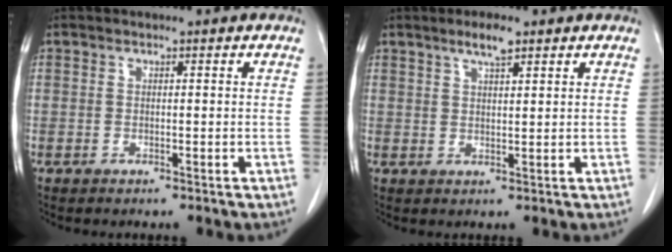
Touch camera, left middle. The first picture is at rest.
{"total": 3.3, "force": [2.3, 0.5, 2.4], "torque": [-0.045, 0.002, 0.041]}